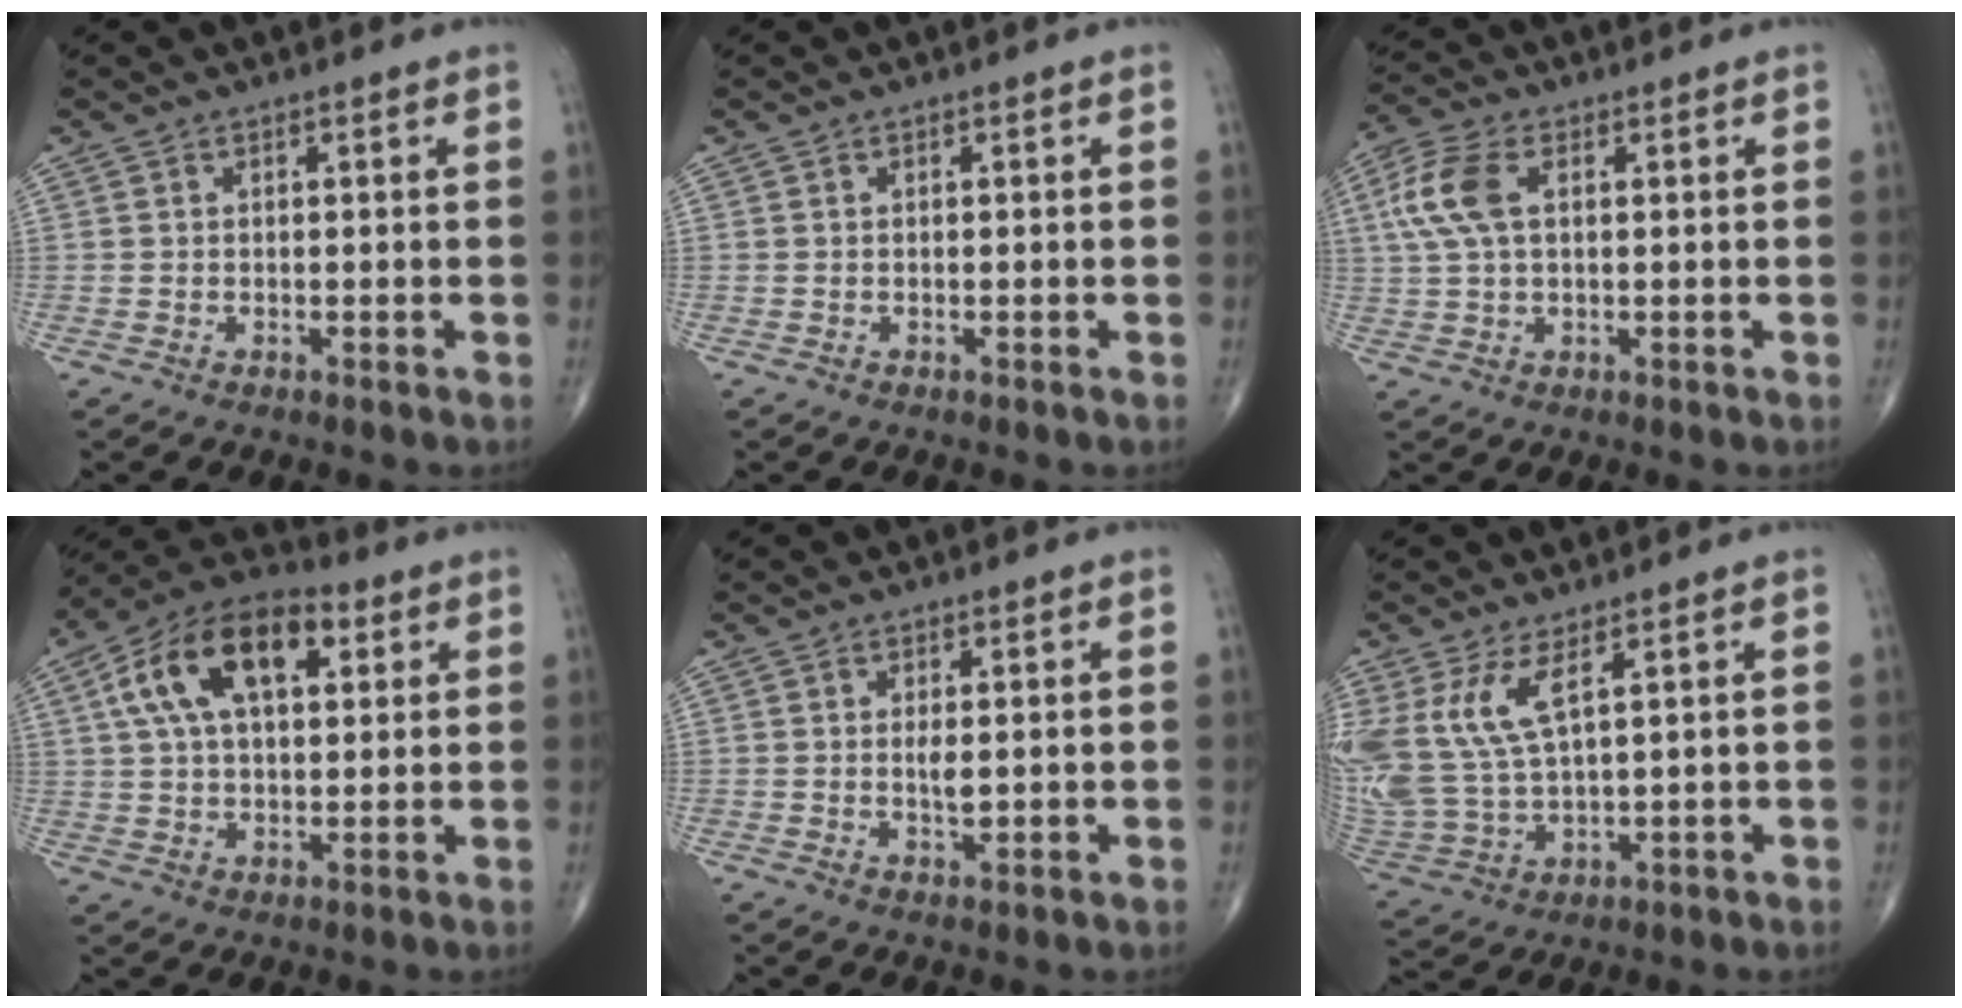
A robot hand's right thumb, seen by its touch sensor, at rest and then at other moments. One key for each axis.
{"total": 0.0}
{"total": 8.5, "fx": 2.0, "fy": 4.6, "fz": 6.9, "tx": -0.168, "ty": 0.016, "tz": 0.038}
{"total": 16.7, "fx": 5.5, "fy": 8.9, "fz": 13.0, "tx": -0.212, "ty": 0.018, "tz": 0.087}
{"total": 2.6, "fx": 0.1, "fy": 0.9, "fz": 2.4, "tx": -0.039, "ty": -0.006, "tz": 0.002}
{"total": 12.9, "fx": 5.2, "fy": 5.3, "fz": 10.5, "tx": -0.253, "ty": -0.024, "tz": 0.119}